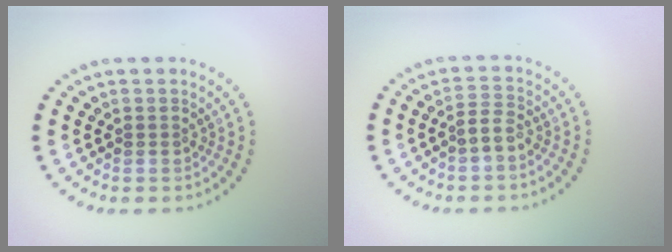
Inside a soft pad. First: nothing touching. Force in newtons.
{"total": 1.8, "press": 1.4, "slide": 1.1}